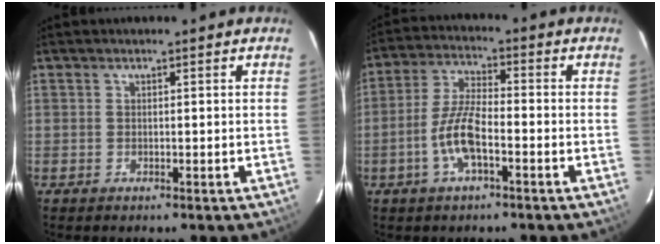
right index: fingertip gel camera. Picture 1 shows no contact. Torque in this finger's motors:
{"motor_torque": [1.43, -0.18, 0.69, 0.09]}